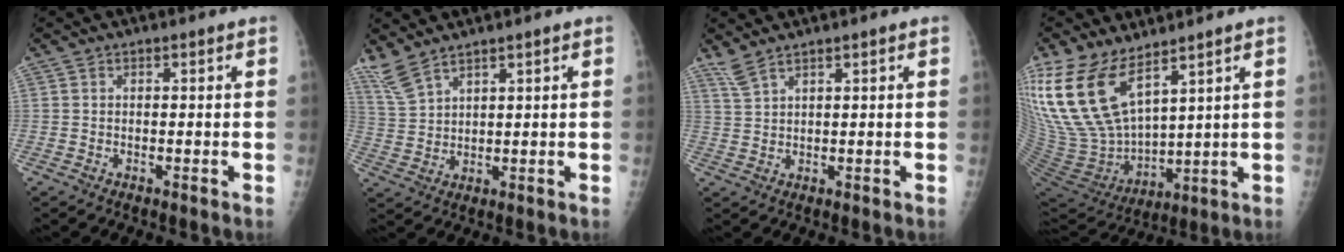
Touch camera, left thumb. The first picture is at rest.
{"total": 5.4, "force": [4.6, 1.3, 2.5], "torque": [-0.056, -0.015, 0.109]}
{"total": 3.0, "force": [2.5, 0.4, 1.6], "torque": [-0.036, -0.004, 0.061]}
{"total": 19.5, "force": [11.6, 9.2, 12.7], "torque": [-0.256, -0.059, 0.245]}